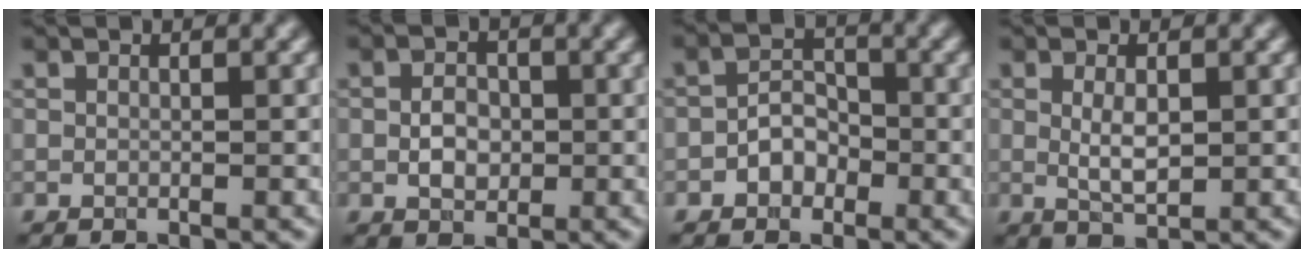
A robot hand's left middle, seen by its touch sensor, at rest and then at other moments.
{"total": 2.7, "force": [-0.3, 1.9, 1.9], "torque": [-0.034, 0.001, -0.008]}
{"total": 2.7, "force": [-1.1, 2.0, 1.4], "torque": [-0.021, 0.005, -0.023]}
{"total": 2.3, "force": [0.3, 0.9, 2.1], "torque": [-0.047, -0.003, 0.008]}